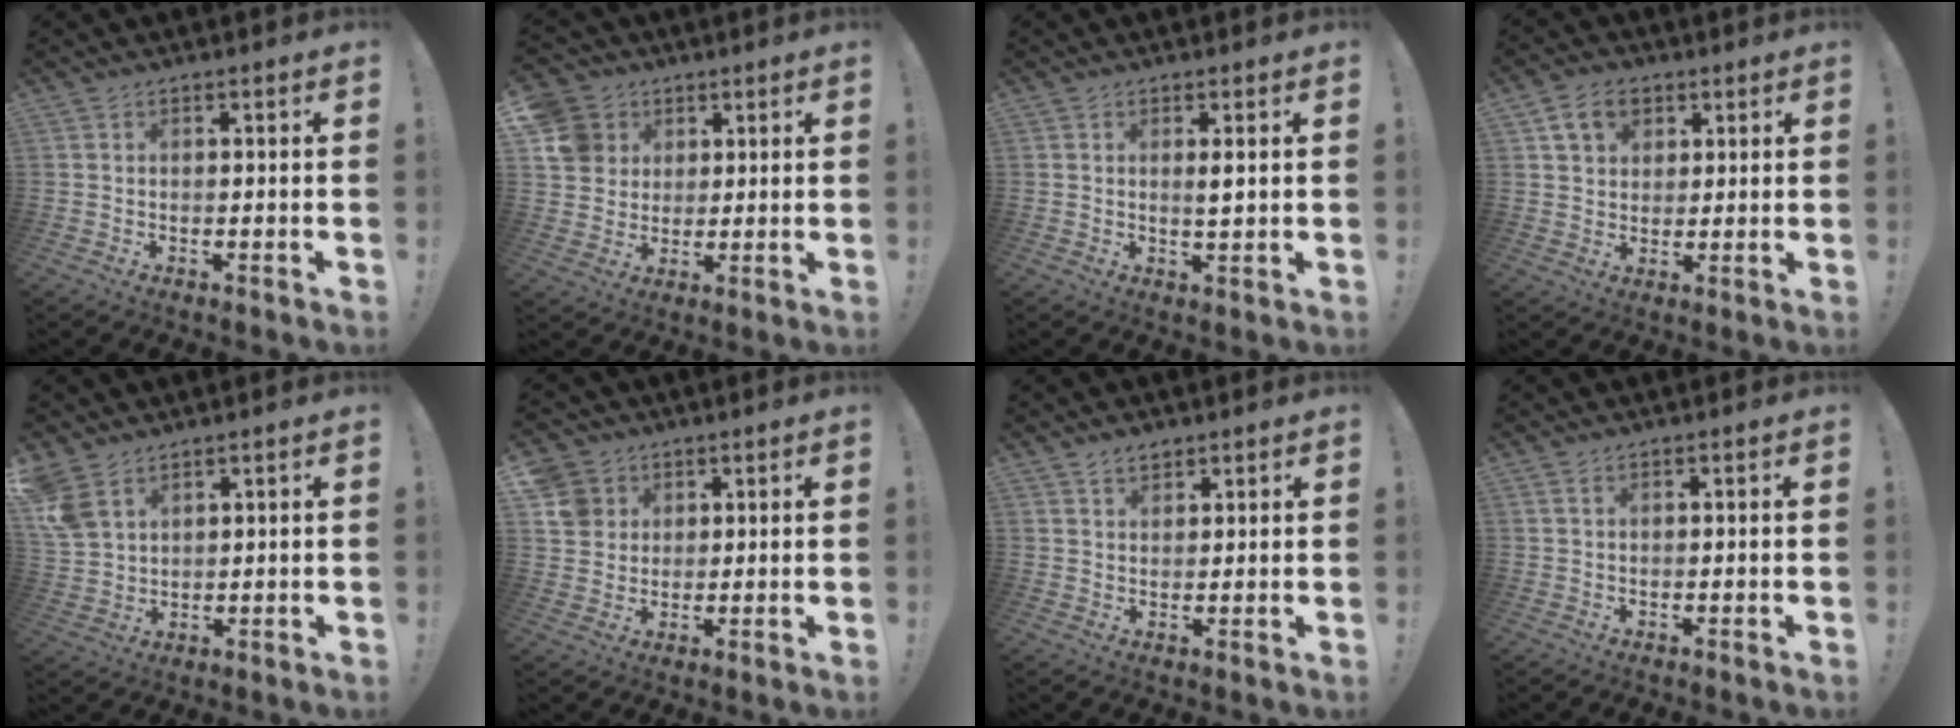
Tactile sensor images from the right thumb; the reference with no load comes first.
{"total": 10.6, "force": [3.3, 9.5, 3.1], "torque": [-0.050, -0.010, 0.070]}
{"total": 2.6, "force": [0.8, 0.3, 2.5], "torque": [-0.028, -0.013, 0.008]}
{"total": 8.4, "force": [4.3, 6.2, 3.7], "torque": [-0.050, -0.011, 0.082]}
{"total": 7.5, "force": [4.8, 4.5, 3.6], "torque": [-0.074, -0.016, 0.097]}
{"total": 7.7, "force": [3.2, 6.8, 1.7], "torque": [-0.025, -0.014, 0.068]}
{"total": 3.4, "force": [2.7, 1.8, 0.9], "torque": [-0.007, -0.016, 0.048]}
{"total": 1.1, "force": [0.6, 0.4, 0.8], "torque": [-0.018, 0.001, 0.011]}